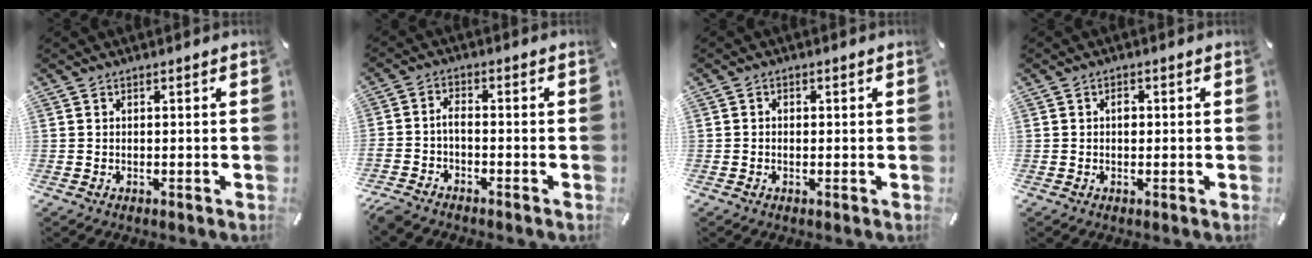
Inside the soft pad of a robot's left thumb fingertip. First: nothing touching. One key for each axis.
{"total": 3.7, "fx": -2.8, "fy": 1.1, "fz": 2.2, "tx": -0.059, "ty": 0.005, "tz": -0.059}
{"total": 1.0, "fx": -0.3, "fy": 0.8, "fz": 0.6, "tx": -0.011, "ty": 0.003, "tz": -0.008}
{"total": 1.7, "fx": 0.1, "fy": 1.2, "fz": 1.2, "tx": -0.017, "ty": 0.002, "tz": -0.003}